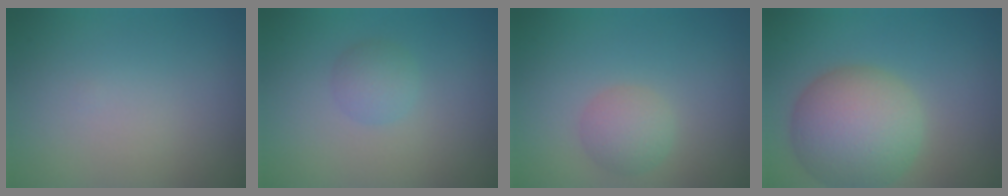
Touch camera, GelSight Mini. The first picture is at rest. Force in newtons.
{"total": 1.7, "press": 1.7, "slide": 0.0}
{"total": 2.3, "press": 2.3, "slide": 0.1}
{"total": 8.0, "press": 8.0, "slide": 0.5}